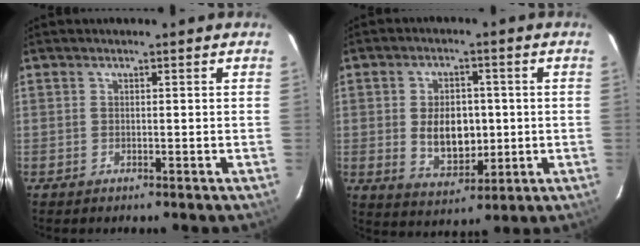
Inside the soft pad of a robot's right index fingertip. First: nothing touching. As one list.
[{"total": 9.1, "force": [-0.2, 5.9, 6.9], "torque": [-0.131, -0.002, 0.010]}]